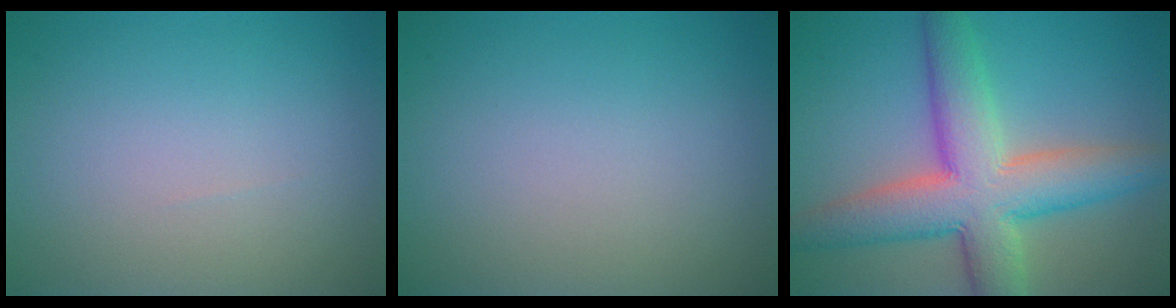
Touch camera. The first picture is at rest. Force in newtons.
{"total": 0.0}
{"total": 9.4, "press": 9.4, "slide": 0.6}